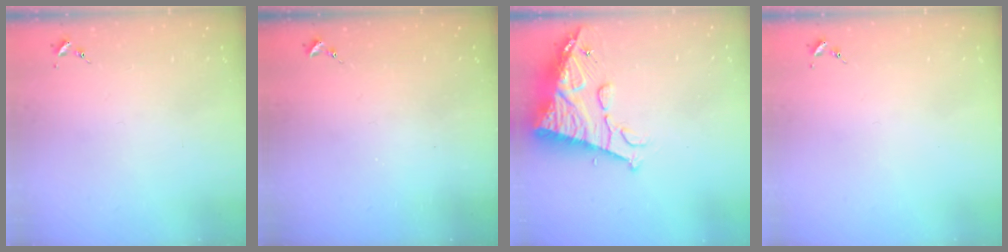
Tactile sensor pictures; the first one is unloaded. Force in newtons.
{"total": 0.0}
{"total": 14.9, "press": 14.8, "slide": 1.5}
{"total": 0.0}